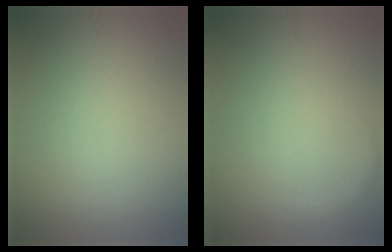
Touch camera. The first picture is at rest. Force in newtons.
{"total": 0.8, "press": 0.8, "slide": 0.1}